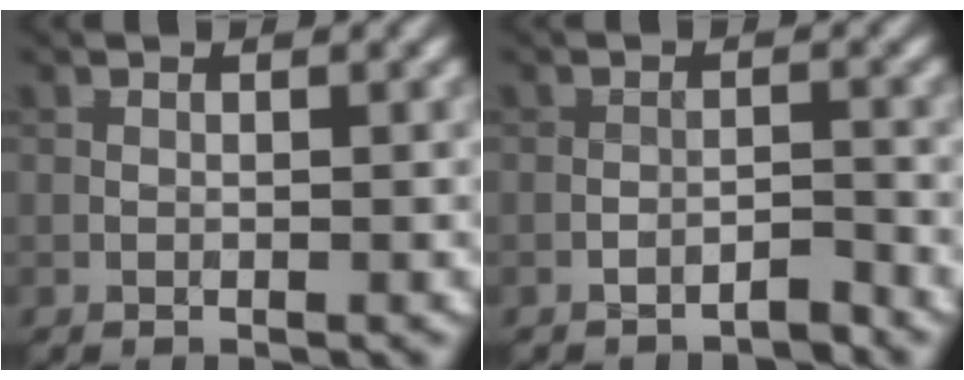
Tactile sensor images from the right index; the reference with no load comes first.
{"total": 1.2, "force": [-1.2, 0.0, 0.4], "torque": [-0.002, 0.006, -0.019]}